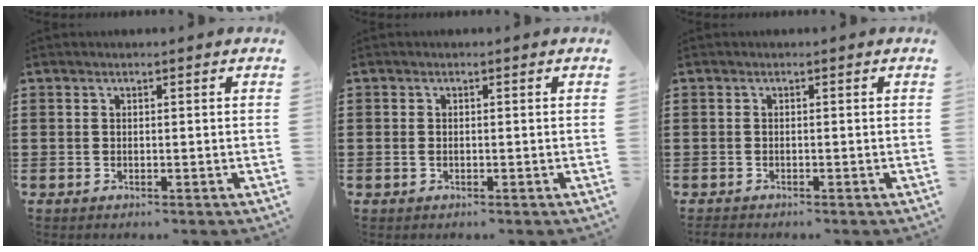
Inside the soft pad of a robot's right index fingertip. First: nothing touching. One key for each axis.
{"total": 0.6, "fx": -0.1, "fy": 0.4, "fz": 0.5, "tx": -0.011, "ty": 0.000, "tz": -0.002}
{"total": 0.6, "fx": -0.6, "fy": 0.1, "fz": -0.1, "tx": 0.001, "ty": 0.001, "tz": -0.012}